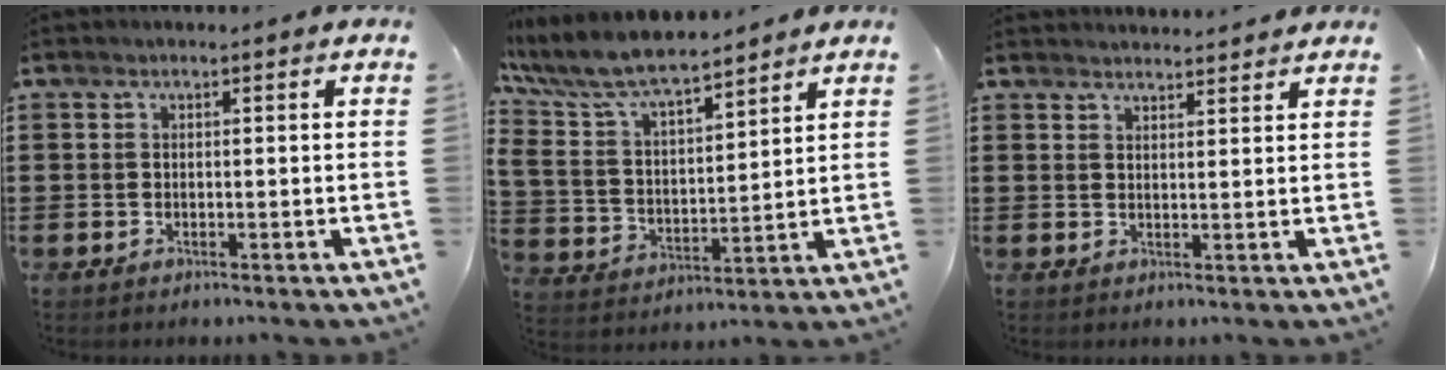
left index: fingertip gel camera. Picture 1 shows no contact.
{"total": 8.4, "force": [7.3, 2.0, 3.7], "torque": [-0.105, -0.038, 0.127]}
{"total": 2.1, "force": [2.1, -0.1, -0.1], "torque": [-0.004, -0.004, 0.041]}